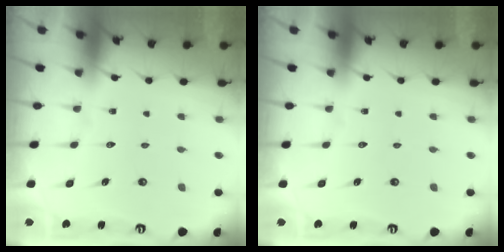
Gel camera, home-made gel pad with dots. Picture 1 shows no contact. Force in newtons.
{"total": 0.0}